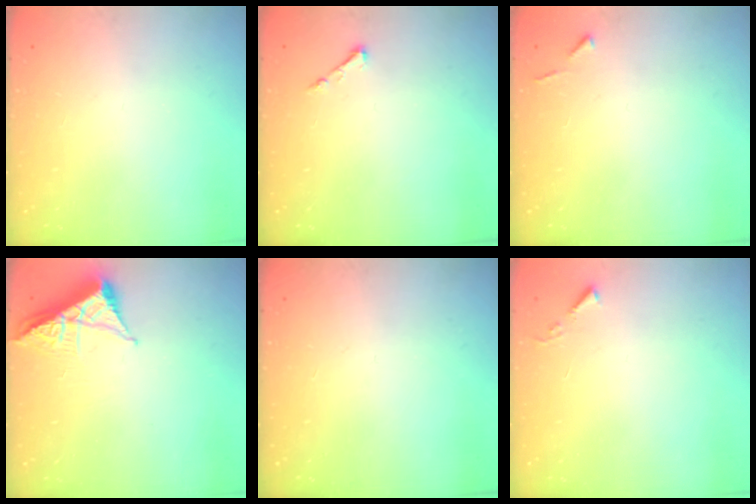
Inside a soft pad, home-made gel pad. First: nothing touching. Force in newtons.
{"total": 3.2, "press": 3.1, "slide": 0.5}
{"total": 4.3, "press": 4.3, "slide": 0.6}
{"total": 6.0, "press": 5.9, "slide": 0.8}
{"total": 0.0}
{"total": 3.2, "press": 3.2, "slide": 0.5}